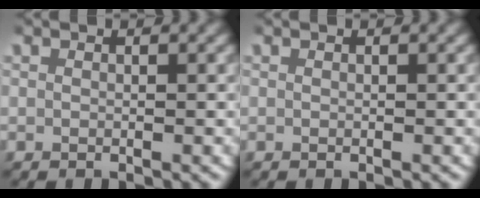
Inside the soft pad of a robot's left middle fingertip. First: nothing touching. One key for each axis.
{"total": 0.0}